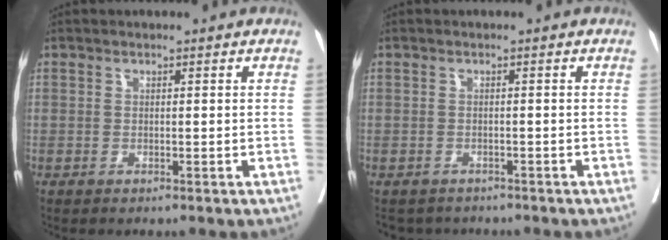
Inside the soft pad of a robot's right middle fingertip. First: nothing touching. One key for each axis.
{"total": 3.7, "fx": -3.4, "fy": 1.4, "fz": -0.4, "tx": 0.006, "ty": -0.004, "tz": -0.049}